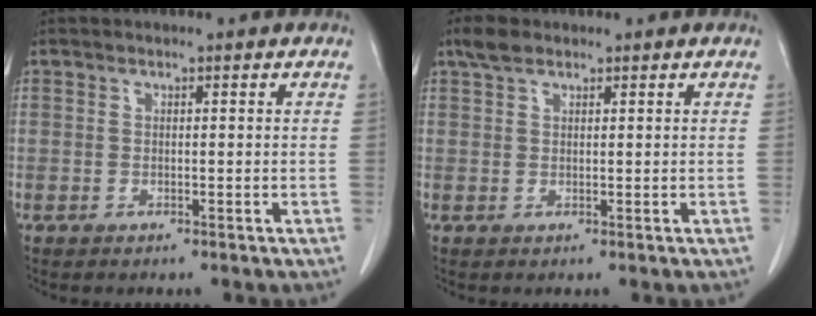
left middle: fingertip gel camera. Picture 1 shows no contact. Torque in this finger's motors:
{"motor_torque": [0.48, -0.42, -0.06, -0.02]}